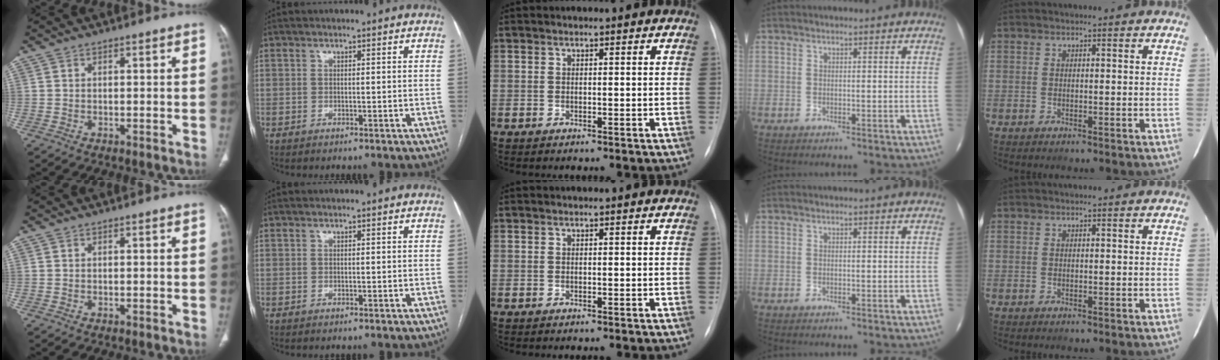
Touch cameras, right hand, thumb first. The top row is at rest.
{}